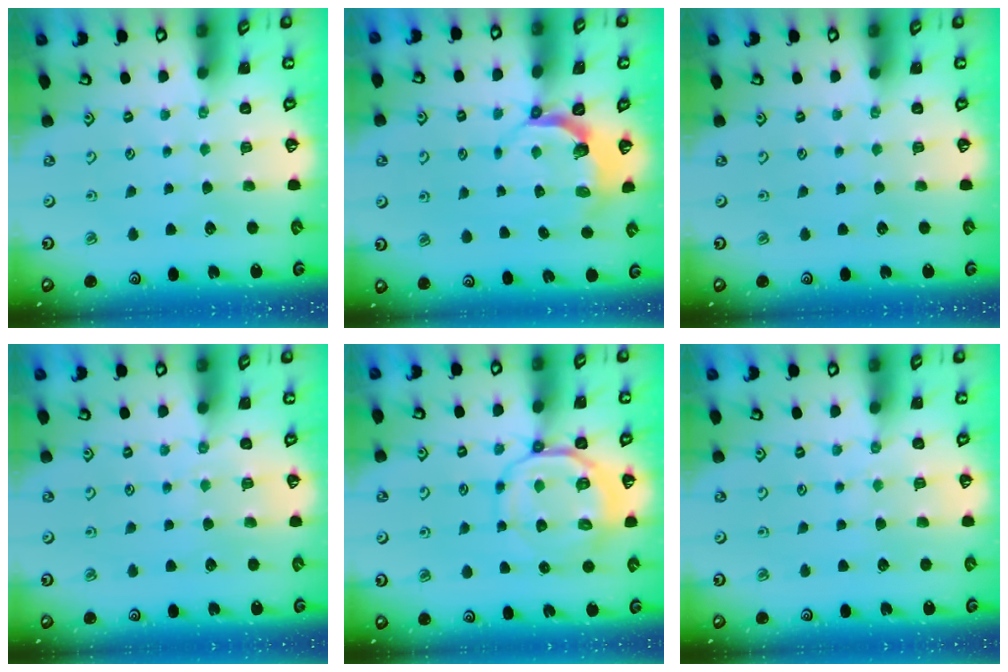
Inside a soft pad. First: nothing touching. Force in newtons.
{"total": 4.4, "press": 3.2, "slide": 3.0}
{"total": 0.0}
{"total": 4.7, "press": 4.7, "slide": 0.5}
{"total": 9.3, "press": 8.9, "slide": 2.4}
{"total": 5.9, "press": 5.9, "slide": 0.7}